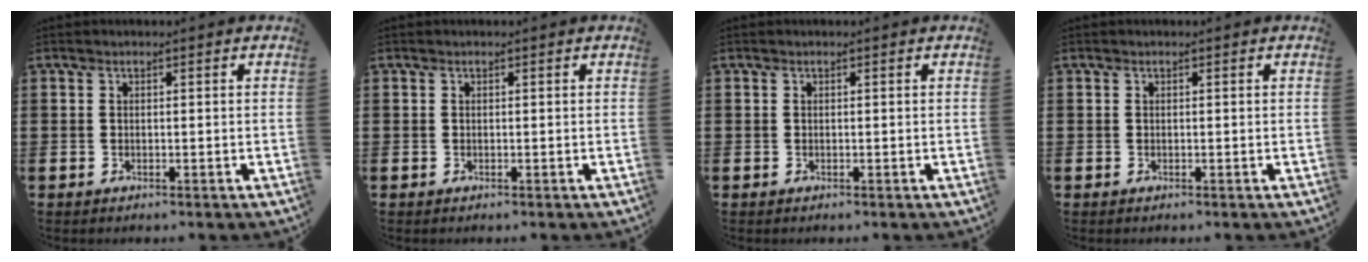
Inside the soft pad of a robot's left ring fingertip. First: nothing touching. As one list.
[{"total": 0.0}, {"total": 0.0}, {"total": 0.0}]